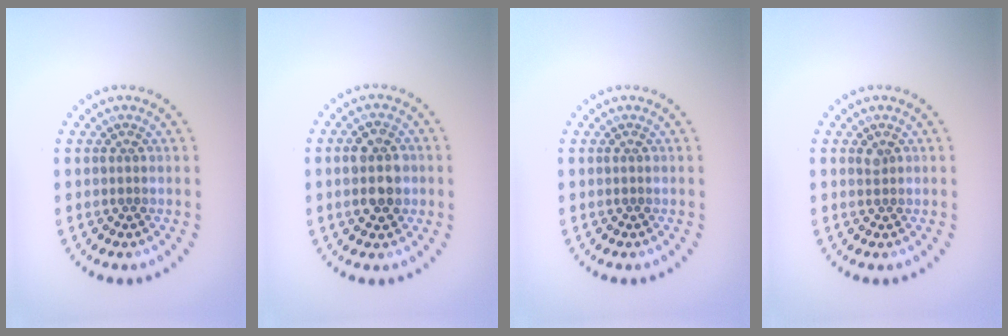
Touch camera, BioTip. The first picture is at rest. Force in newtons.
{"total": 3.8, "press": 3.7, "slide": 0.2}
{"total": 0.0}
{"total": 0.8, "press": 0.6, "slide": 0.5}